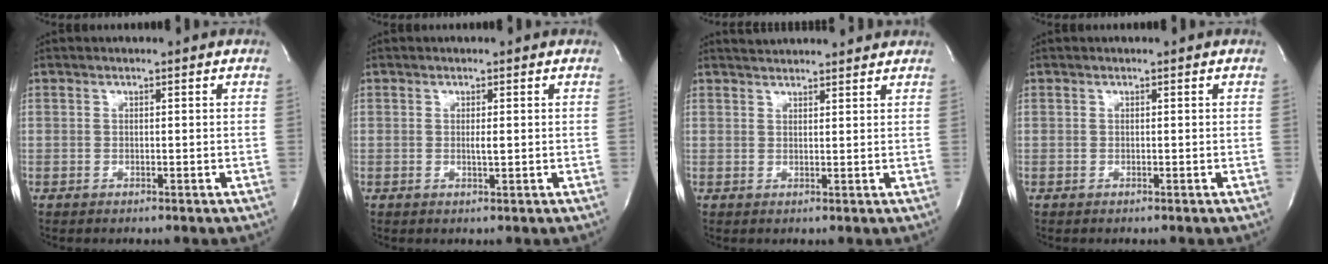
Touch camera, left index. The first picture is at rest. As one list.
[{"total": 1.1, "force": [-0.1, 0.1, 1.0], "torque": [-0.024, -0.006, -0.002]}, {"total": 8.1, "force": [7.8, 1.0, 2.0], "torque": [-0.031, 0.021, 0.097]}, {"total": 0.0}]